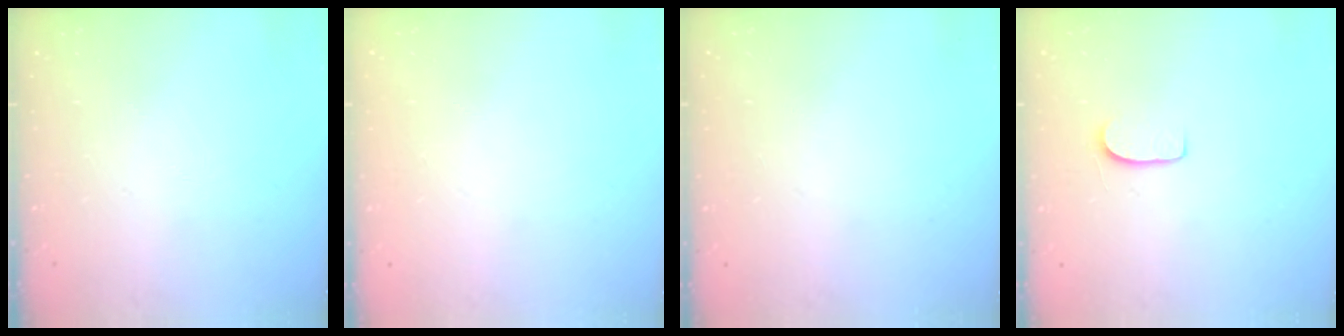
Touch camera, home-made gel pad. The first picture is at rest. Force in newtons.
{"total": 0.0}
{"total": 0.0}
{"total": 5.9, "press": 5.9, "slide": 0.5}